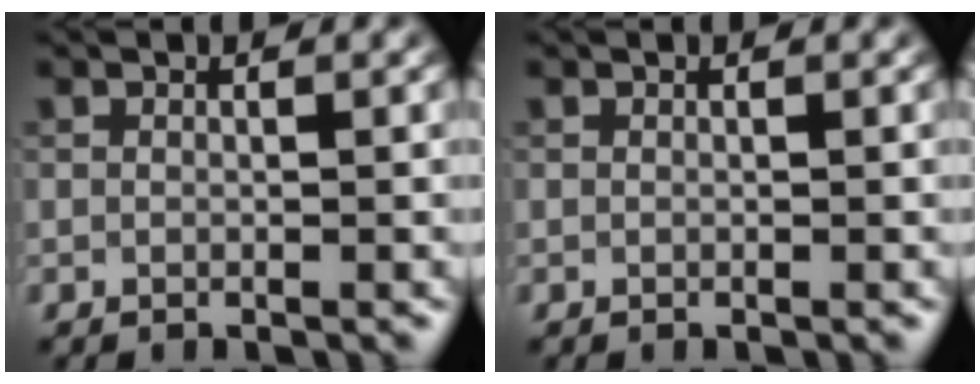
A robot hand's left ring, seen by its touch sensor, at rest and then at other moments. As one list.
[{"total": 0.0}]